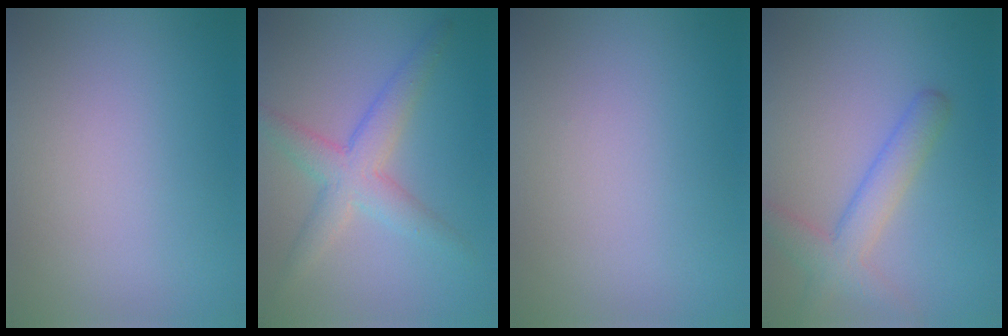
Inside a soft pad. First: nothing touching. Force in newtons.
{"total": 4.3, "press": 4.2, "slide": 0.1}
{"total": 0.0}
{"total": 3.7, "press": 3.7, "slide": 0.1}